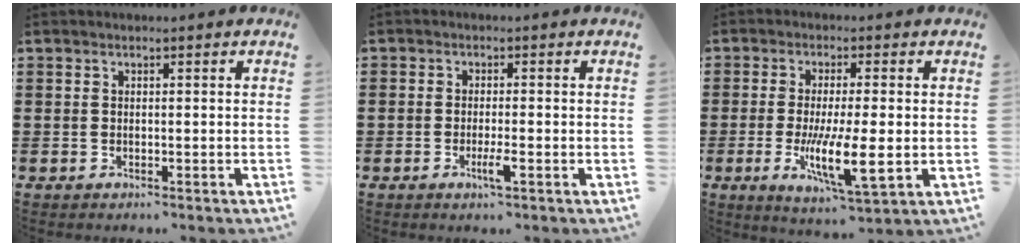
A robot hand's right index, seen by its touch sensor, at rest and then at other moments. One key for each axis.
{"total": 2.6, "fx": -1.2, "fy": 0.4, "fz": 2.2, "tx": -0.045, "ty": -0.005, "tz": -0.023}
{"total": 9.1, "fx": -1.4, "fy": 2.3, "fz": 8.7, "tx": -0.167, "ty": -0.014, "tz": -0.022}